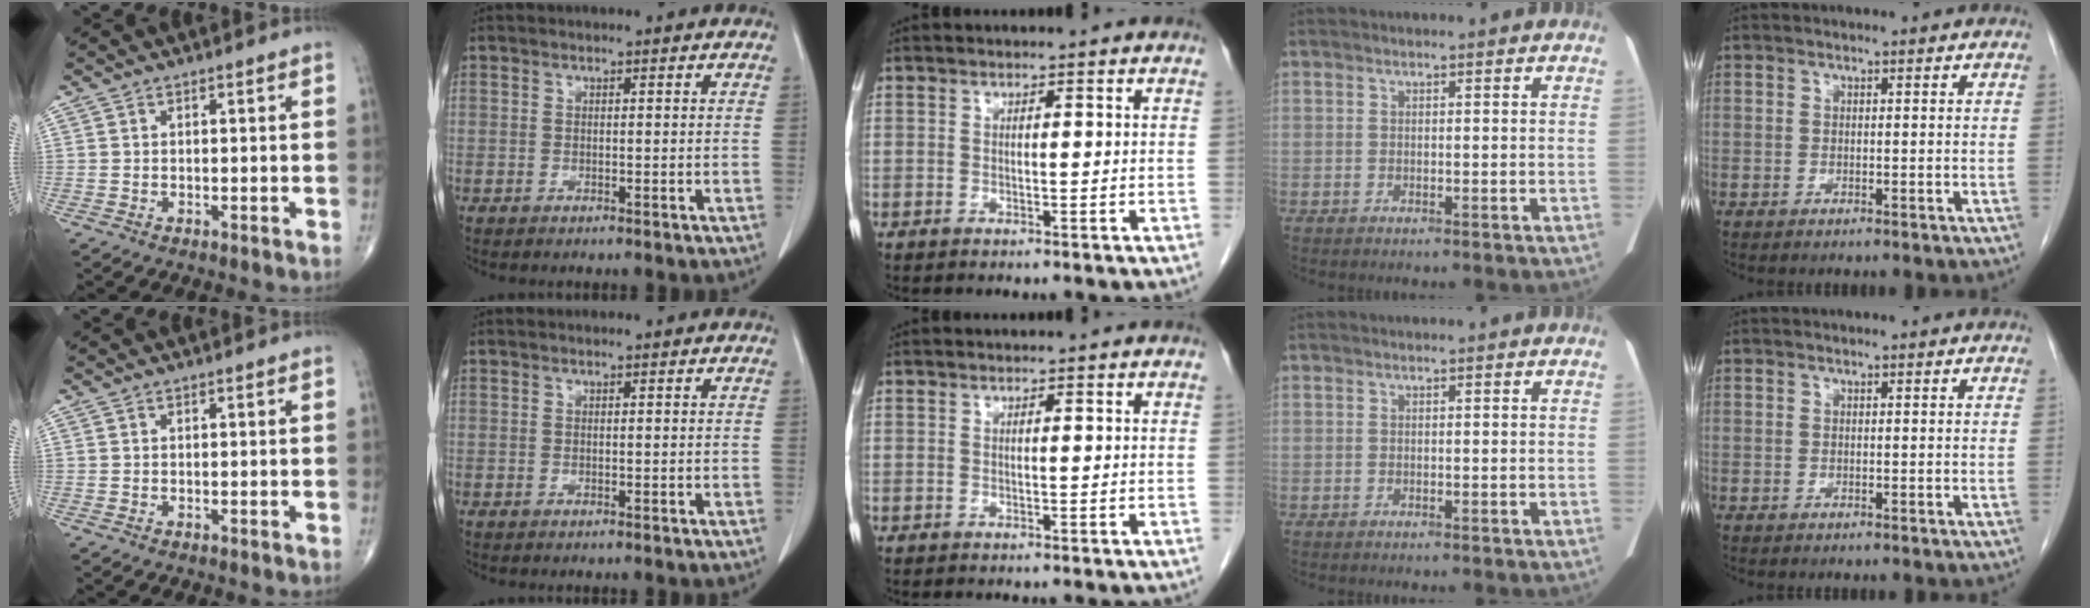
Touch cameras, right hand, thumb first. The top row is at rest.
{}